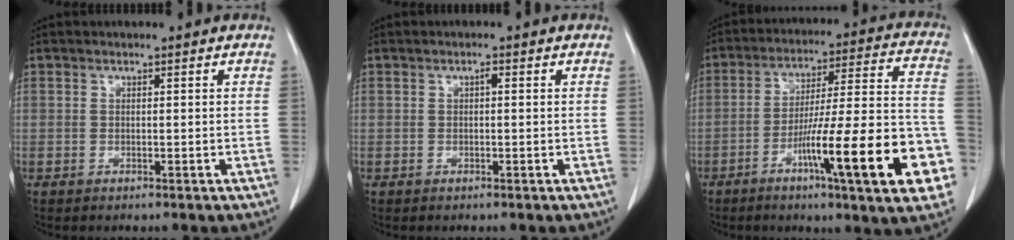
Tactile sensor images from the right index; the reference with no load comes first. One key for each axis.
{"total": 0.7, "fx": 0.1, "fy": 0.2, "fz": 0.6, "tx": -0.012, "ty": 0.002, "tz": 0.001}
{"total": 22.0, "fx": -8.7, "fy": 1.6, "fz": 20.1, "tx": -0.245, "ty": 0.005, "tz": -0.126}